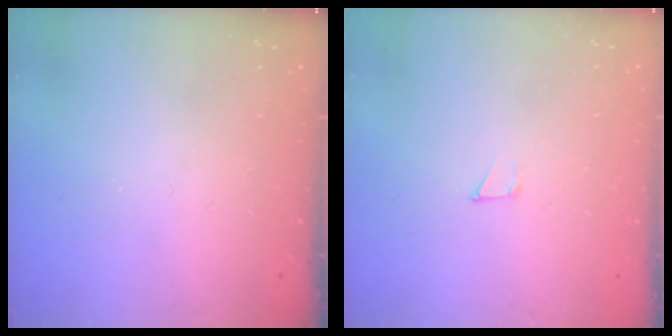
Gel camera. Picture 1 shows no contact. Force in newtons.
{"total": 3.2, "press": 3.2, "slide": 0.2}